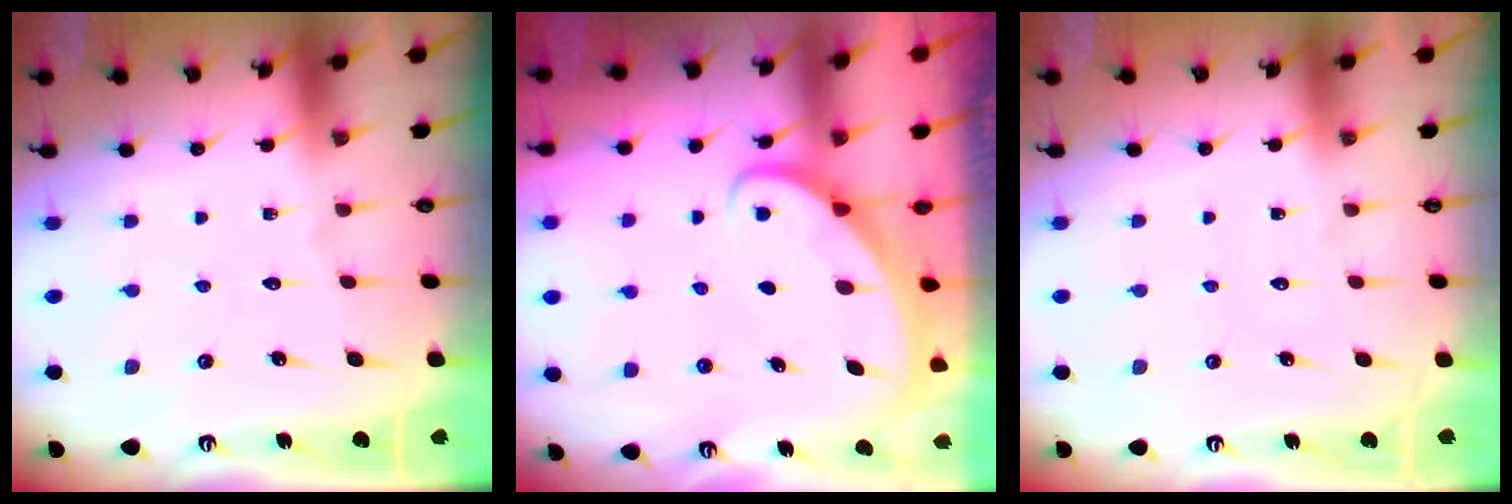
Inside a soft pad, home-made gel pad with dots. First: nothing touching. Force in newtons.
{"total": 2.3, "press": 2.3, "slide": 0.1}
{"total": 0.0}